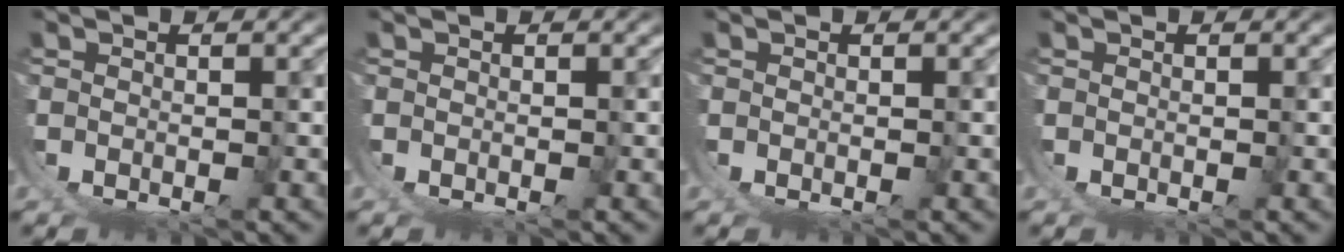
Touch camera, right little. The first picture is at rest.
{"total": 0.0}
{"total": 0.0}
{"total": 0.0}